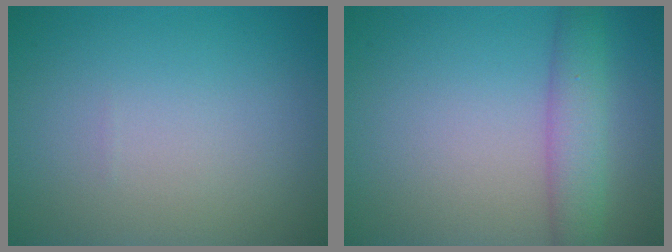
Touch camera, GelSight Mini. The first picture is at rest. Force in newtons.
{"total": 3.7, "press": 3.6, "slide": 0.4}